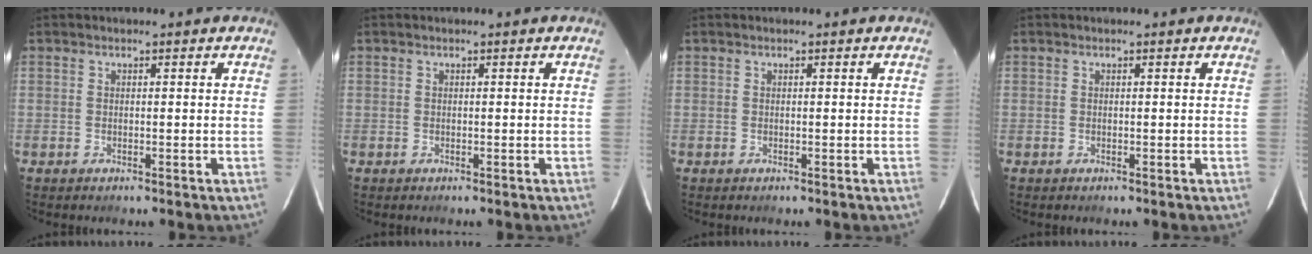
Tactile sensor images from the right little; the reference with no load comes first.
{"total": 0.0}
{"total": 0.0}
{"total": 0.0}